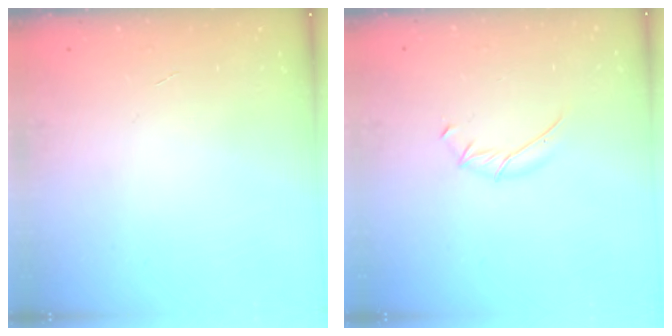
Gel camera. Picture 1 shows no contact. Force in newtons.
{"total": 5.5, "press": 5.5, "slide": 0.9}